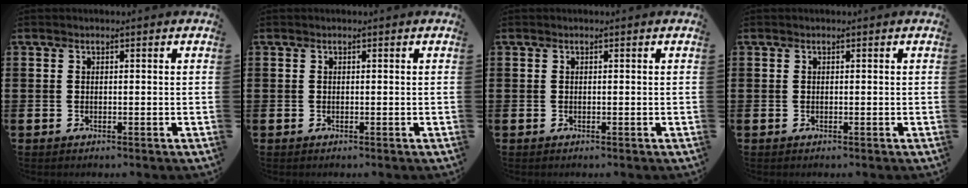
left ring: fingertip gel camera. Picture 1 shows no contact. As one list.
[{"total": 0.0}, {"total": 0.0}, {"total": 0.0}]